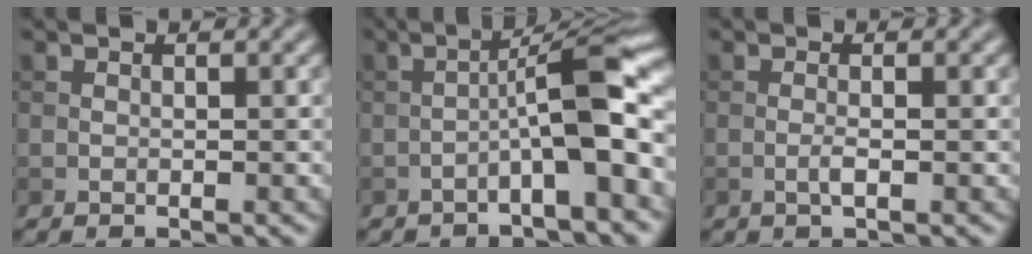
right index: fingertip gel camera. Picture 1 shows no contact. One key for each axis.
{"total": 7.0, "fx": -2.4, "fy": 0.9, "fz": 6.5, "tx": -0.097, "ty": 0.033, "tz": -0.045}
{"total": 1.2, "fx": -0.4, "fy": 0.2, "fz": 1.1, "tx": -0.023, "ty": 0.000, "tz": -0.010}